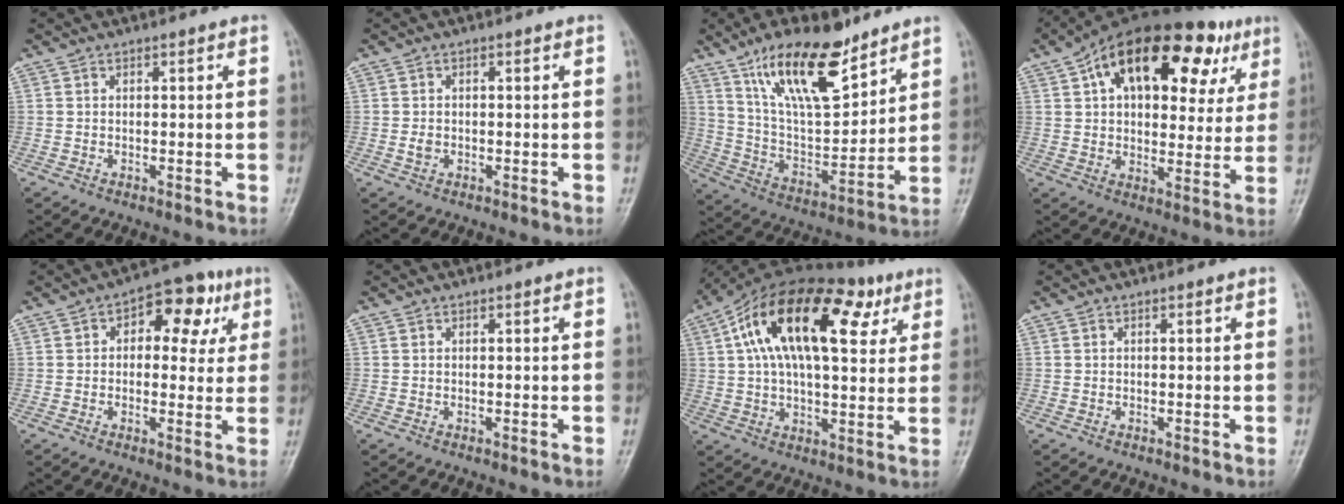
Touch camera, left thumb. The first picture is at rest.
{"total": 1.5, "force": [-0.5, 1.2, 0.8], "torque": [-0.007, 0.003, -0.010]}
{"total": 18.6, "force": [12.1, 7.0, 12.2], "torque": [-0.174, -0.060, 0.226]}
{"total": 25.3, "force": [10.8, 13.7, 18.4], "torque": [-0.235, 0.028, 0.160]}
{"total": 10.3, "force": [3.2, 6.5, 7.3], "torque": [-0.043, 0.017, 0.034]}
{"total": 0.0}
{"total": 23.1, "force": [8.5, 11.4, 18.2], "torque": [-0.297, 0.026, 0.132]}
{"total": 0.0}